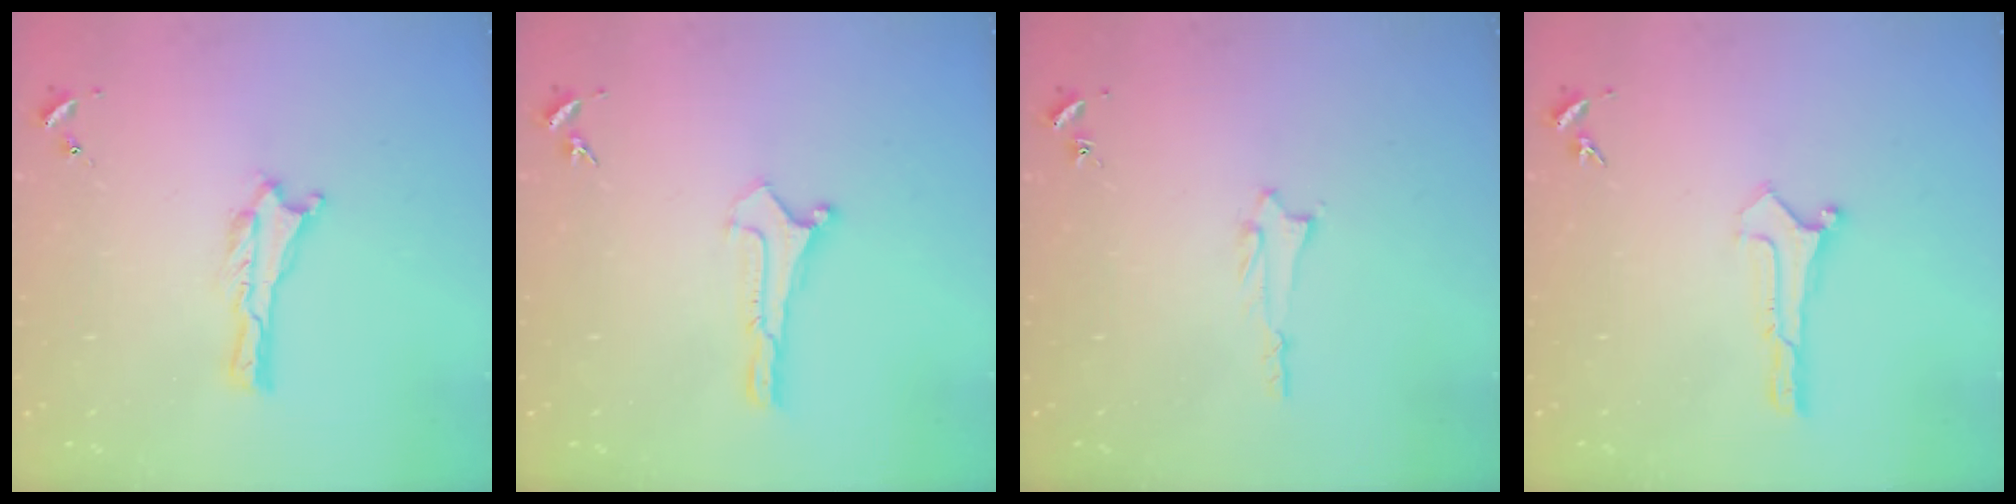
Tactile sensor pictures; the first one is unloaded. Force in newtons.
{"total": 0.0}
{"total": 1.4, "press": 1.4, "slide": 0.2}
{"total": 0.0}